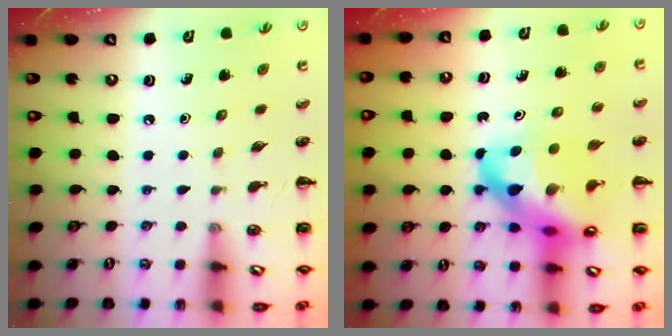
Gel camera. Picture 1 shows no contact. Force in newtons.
{"total": 19.6, "press": 19.0, "slide": 4.7}